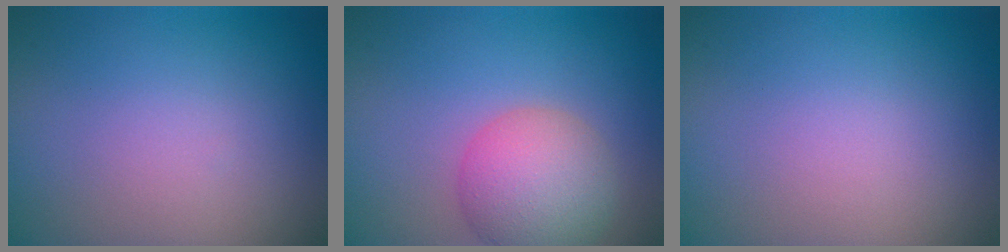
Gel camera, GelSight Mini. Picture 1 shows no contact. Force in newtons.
{"total": 5.6, "press": 5.5, "slide": 0.4}
{"total": 0.0}